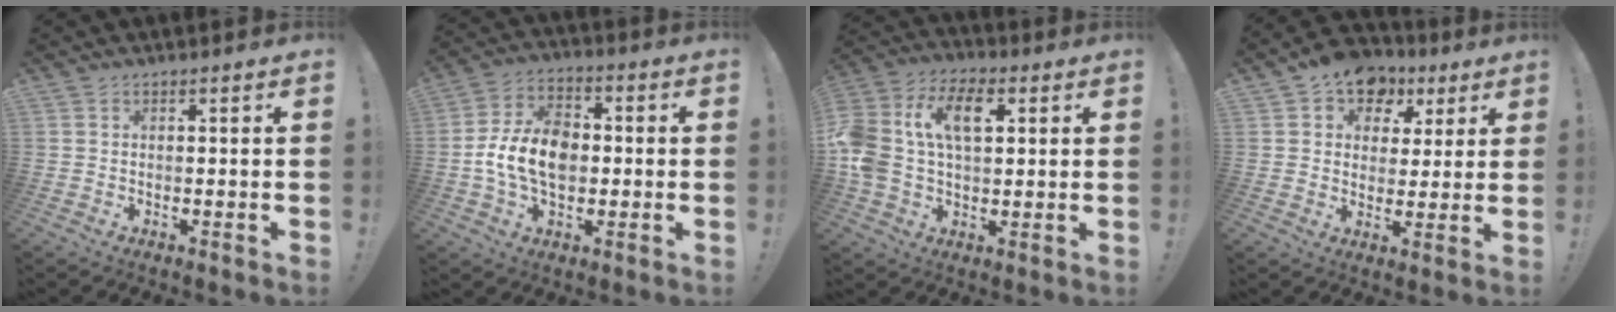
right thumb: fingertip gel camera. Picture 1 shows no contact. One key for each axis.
{"total": 14.3, "fx": -1.3, "fy": 10.1, "fz": 10.0, "tx": -0.187, "ty": 0.018, "tz": -0.022}
{"total": 15.5, "fx": 3.8, "fy": 10.0, "fz": 11.3, "tx": -0.218, "ty": 0.005, "tz": 0.066}
{"total": 9.7, "fx": 5.3, "fy": 7.2, "fz": 3.7, "tx": -0.049, "ty": -0.027, "tz": 0.099}